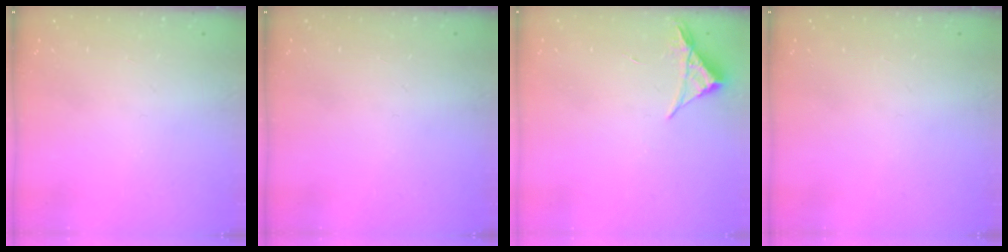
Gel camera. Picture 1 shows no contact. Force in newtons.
{"total": 0.0}
{"total": 3.4, "press": 3.4, "slide": 0.6}
{"total": 0.0}